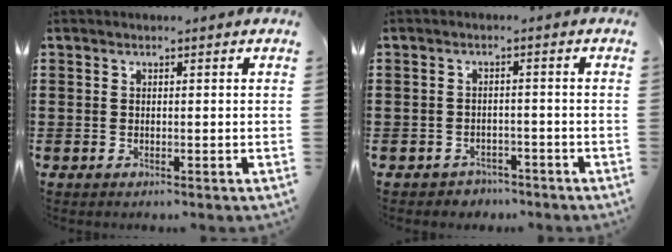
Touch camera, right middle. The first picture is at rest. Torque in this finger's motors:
{"motor_torque": [-0.31, 0.28, 0.00, 0.00]}